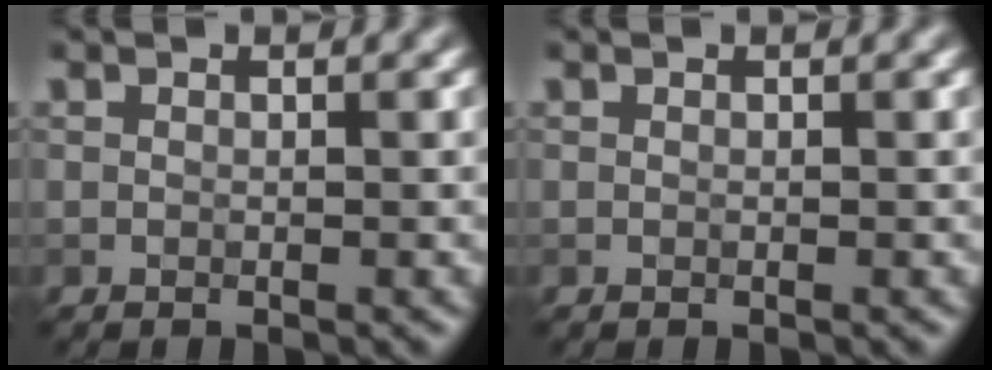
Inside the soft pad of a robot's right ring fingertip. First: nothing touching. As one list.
[{"total": 0.0}]